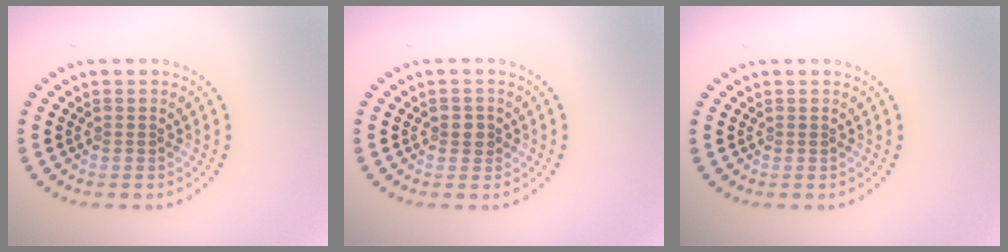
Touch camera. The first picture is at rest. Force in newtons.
{"total": 1.2, "press": 1.1, "slide": 0.5}
{"total": 0.0}